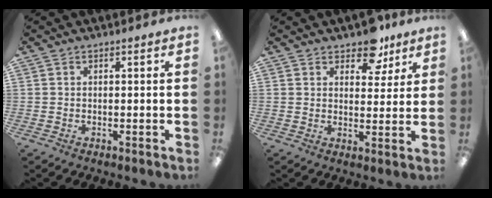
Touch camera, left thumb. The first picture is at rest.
{"total": 7.9, "force": [6.0, 4.0, 3.2], "torque": [-0.032, -0.032, 0.104]}